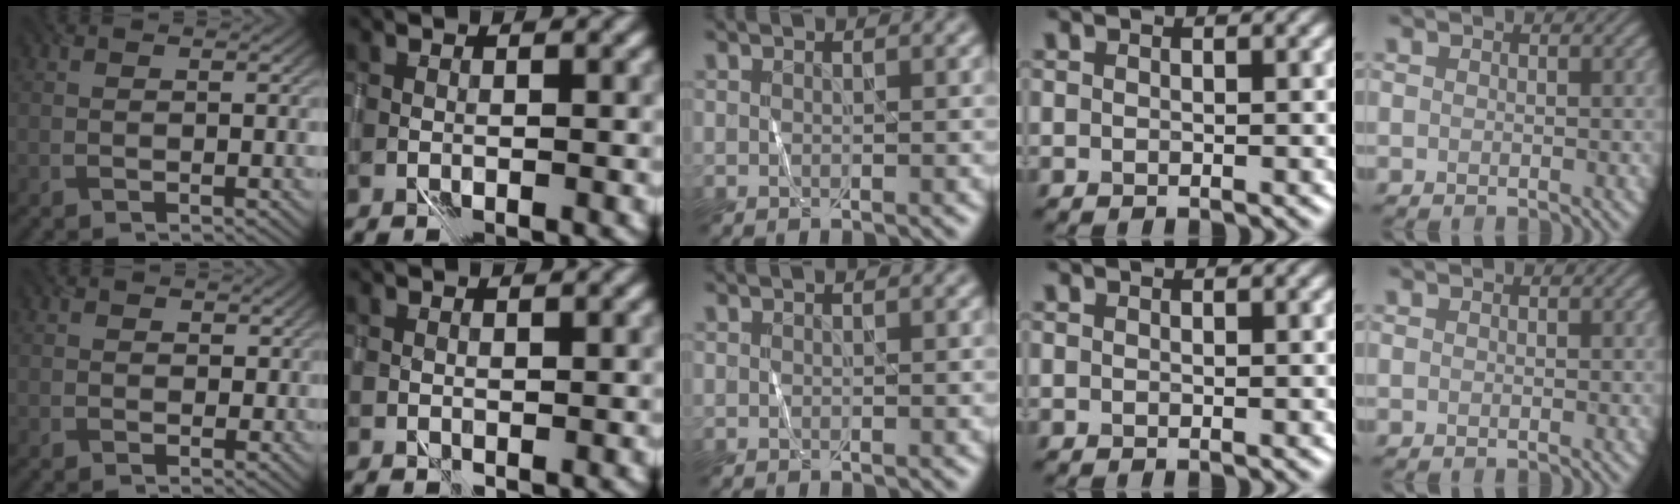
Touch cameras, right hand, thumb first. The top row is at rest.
{"thumb": {"total": 1.0, "force": [0.1, 0.5, -0.9], "torque": [0.014, -0.008, 0.004]}, "index": {"total": 1.3, "force": [1.2, 0.0, -0.3], "torque": [0.006, 0.004, 0.025]}}